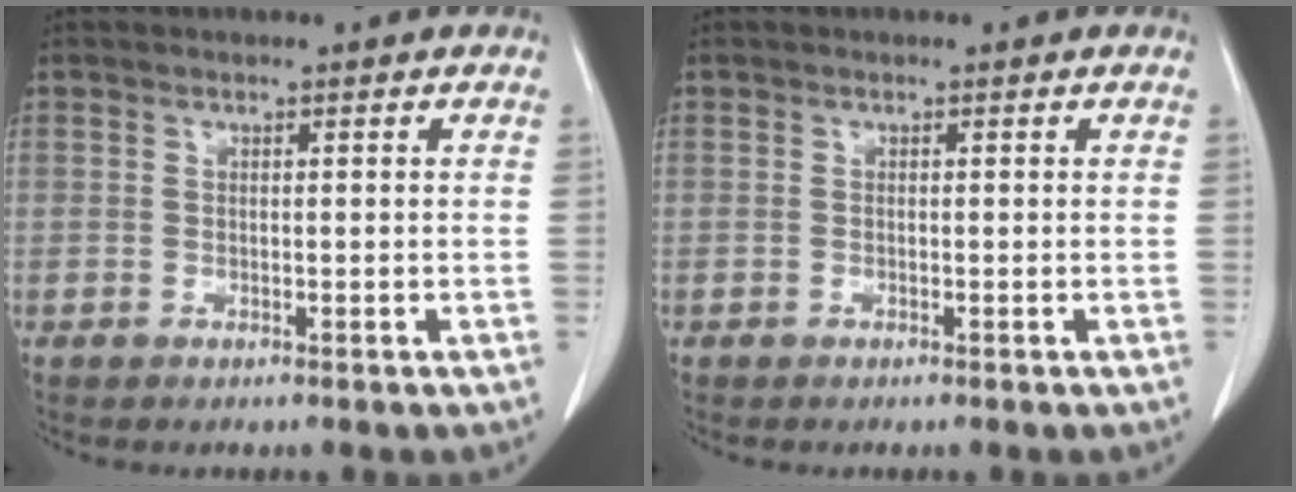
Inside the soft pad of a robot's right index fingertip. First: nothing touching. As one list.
[{"total": 0.0}]